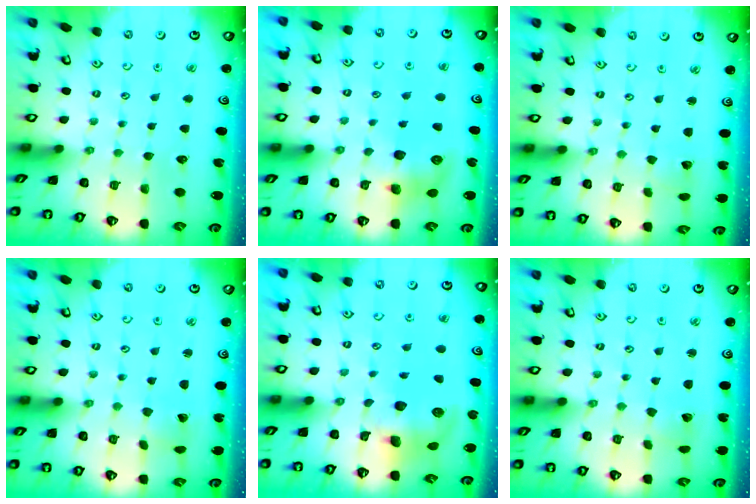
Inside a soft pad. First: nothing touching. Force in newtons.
{"total": 8.2, "press": 8.1, "slide": 1.2}
{"total": 2.4, "press": 2.4, "slide": 0.2}
{"total": 0.0}
{"total": 11.5, "press": 11.4, "slide": 1.7}
{"total": 1.9, "press": 1.9, "slide": 0.1}